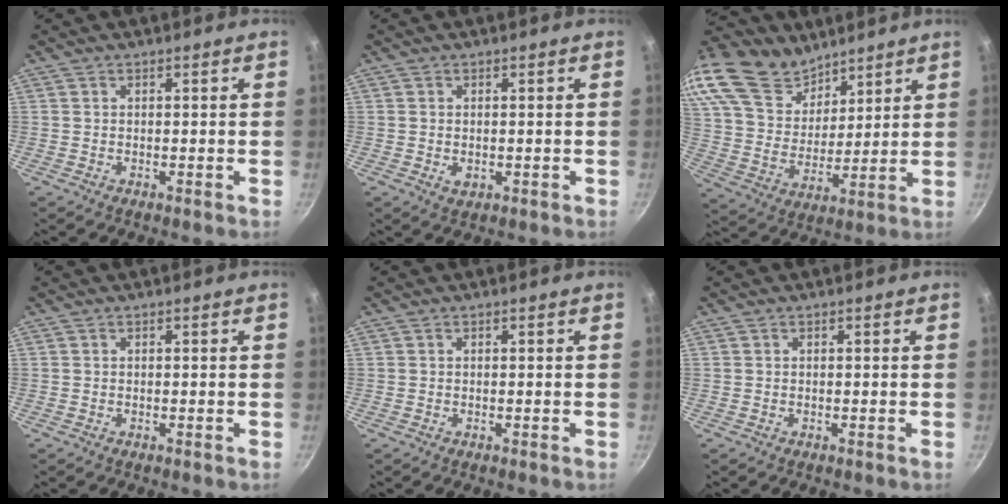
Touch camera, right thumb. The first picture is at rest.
{"total": 1.8, "force": [-0.2, 1.3, 1.2], "torque": [-0.019, -0.003, -0.001]}
{"total": 25.6, "force": [17.6, 15.2, 10.7], "torque": [-0.218, -0.037, 0.336]}
{"total": 0.0}
{"total": 0.0}
{"total": 0.0}